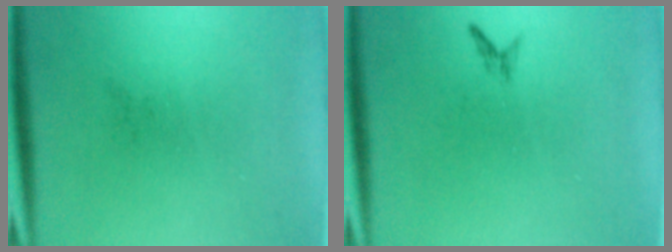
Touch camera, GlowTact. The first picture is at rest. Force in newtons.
{"total": 0.7}